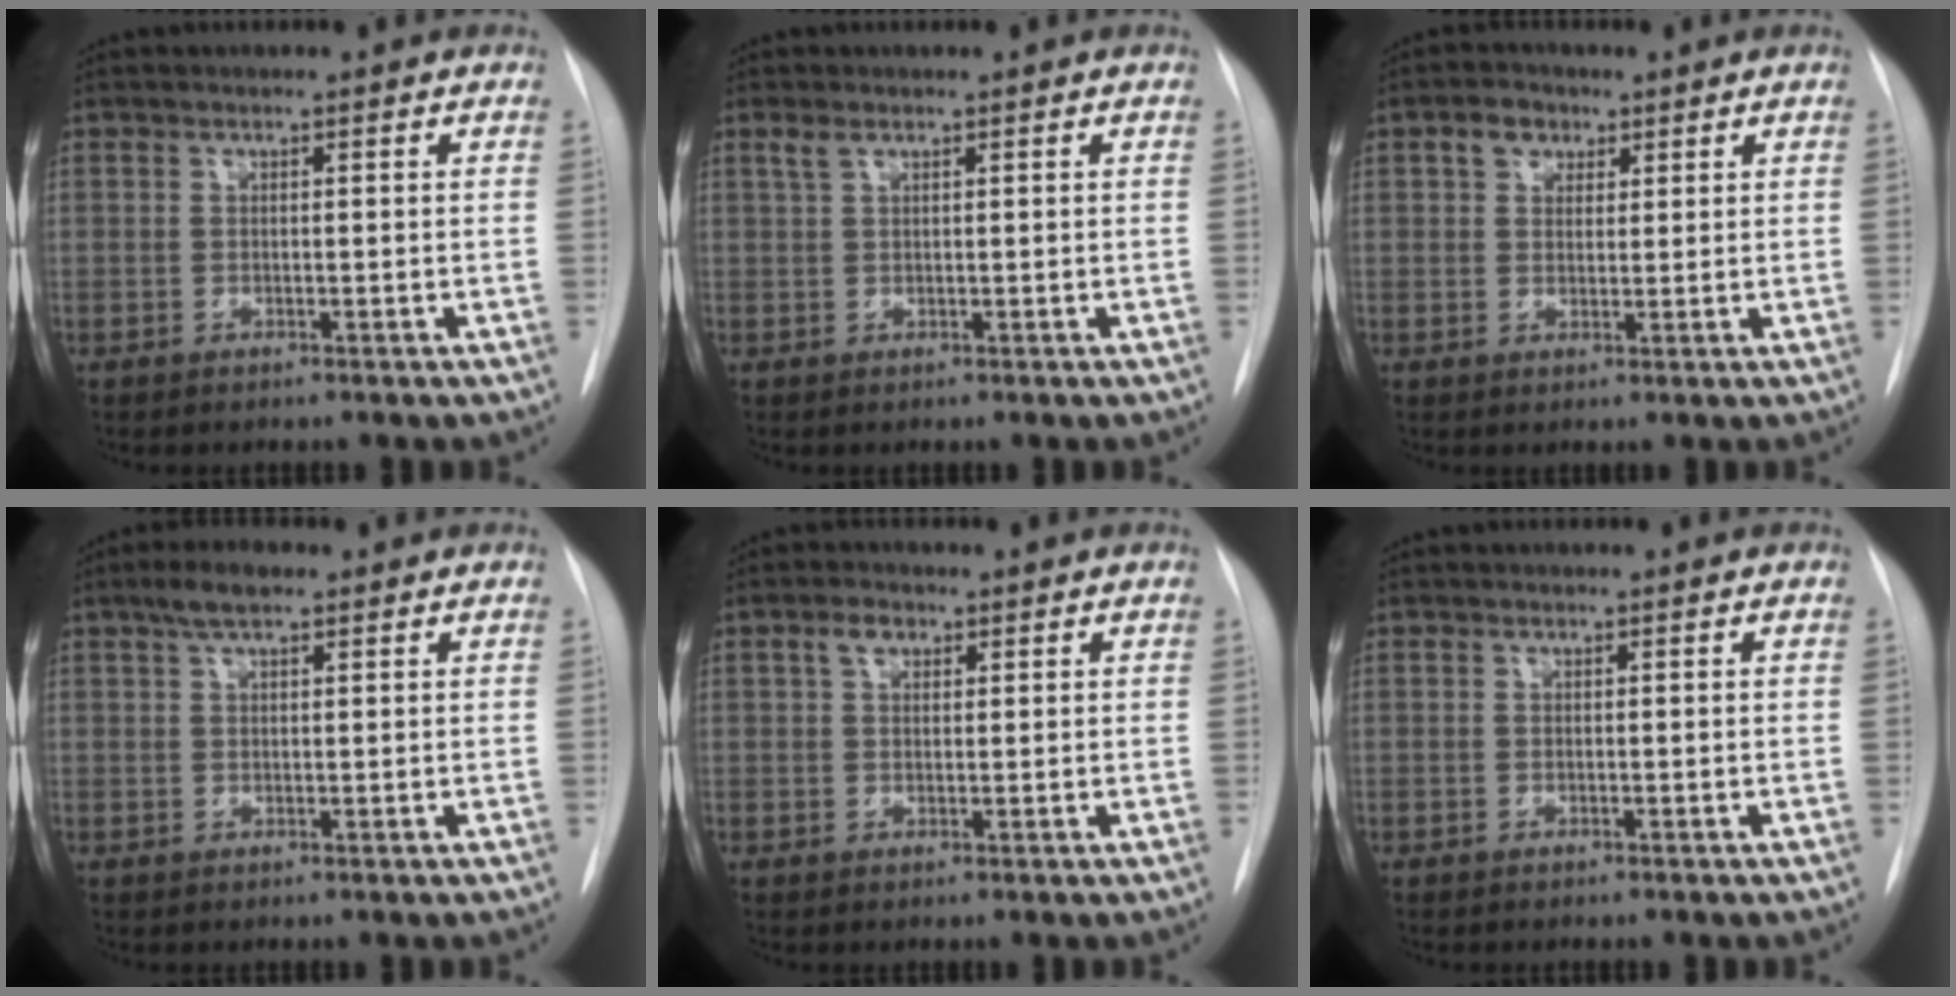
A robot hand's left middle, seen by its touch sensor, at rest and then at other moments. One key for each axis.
{"total": 1.4, "fx": 1.0, "fy": 0.4, "fz": 0.9, "tx": -0.024, "ty": 0.011, "tz": 0.022}
{"total": 3.4, "fx": 1.7, "fy": 2.6, "fz": 1.4, "tx": -0.025, "ty": 0.010, "tz": 0.030}
{"total": 3.5, "fx": 2.2, "fy": 1.1, "fz": 2.4, "tx": -0.049, "ty": 0.011, "tz": 0.042}
{"total": 2.4, "fx": 1.2, "fy": 1.5, "fz": 1.4, "tx": -0.030, "ty": 0.010, "tz": 0.022}
{"total": 0.0}